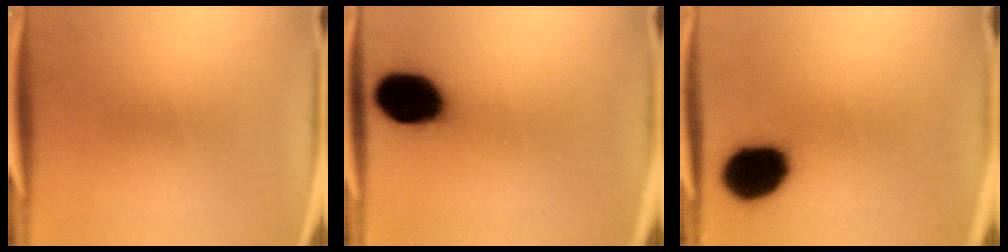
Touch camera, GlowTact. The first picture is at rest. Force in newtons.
{"total": 17.9}
{"total": 17.6}